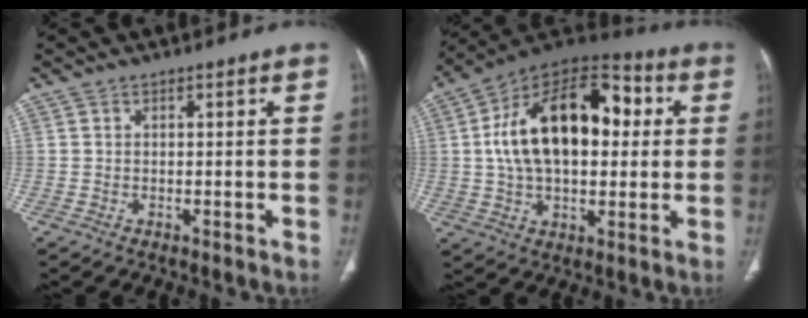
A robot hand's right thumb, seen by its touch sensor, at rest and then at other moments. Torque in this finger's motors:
{"motor_torque": [1.72, 3.29, 2.09, -0.34, 0.22]}